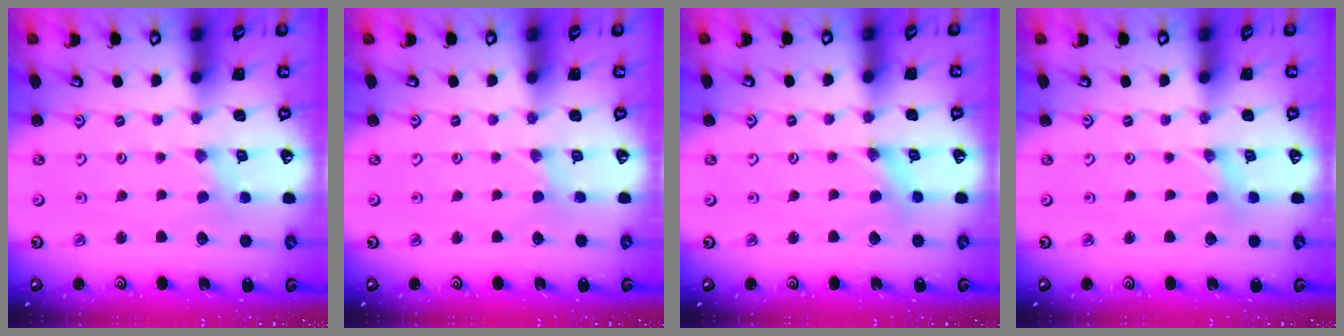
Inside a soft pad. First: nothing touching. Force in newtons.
{"total": 1.0, "press": 1.0, "slide": 0.3}
{"total": 2.4, "press": 2.3, "slide": 0.4}
{"total": 0.0}